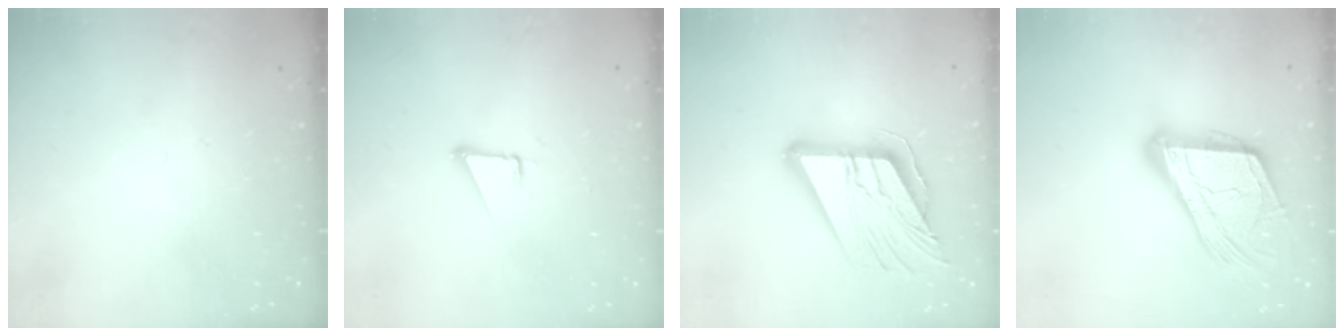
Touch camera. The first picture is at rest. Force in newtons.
{"total": 1.9, "press": 1.9, "slide": 0.1}
{"total": 18.2, "press": 18.1, "slide": 2.0}
{"total": 19.1, "press": 18.9, "slide": 2.6}